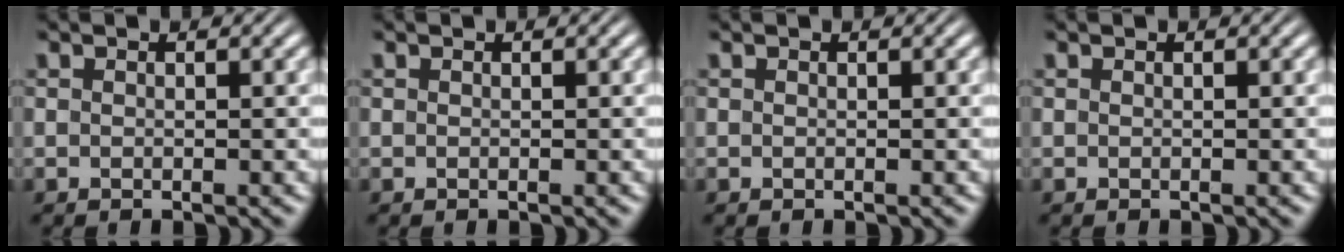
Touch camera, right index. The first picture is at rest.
{"total": 0.0}
{"total": 0.0}
{"total": 0.0}